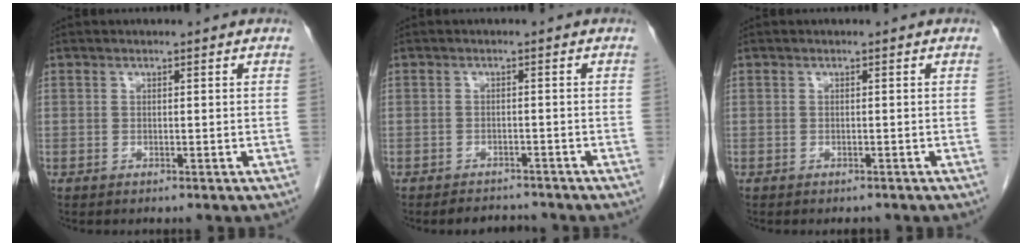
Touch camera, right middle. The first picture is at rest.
{"total": 3.2, "force": [-3.0, 0.9, 0.3], "torque": [-0.008, -0.007, -0.044]}
{"total": 1.5, "force": [-1.3, 0.5, 0.4], "torque": [-0.012, -0.005, -0.016]}